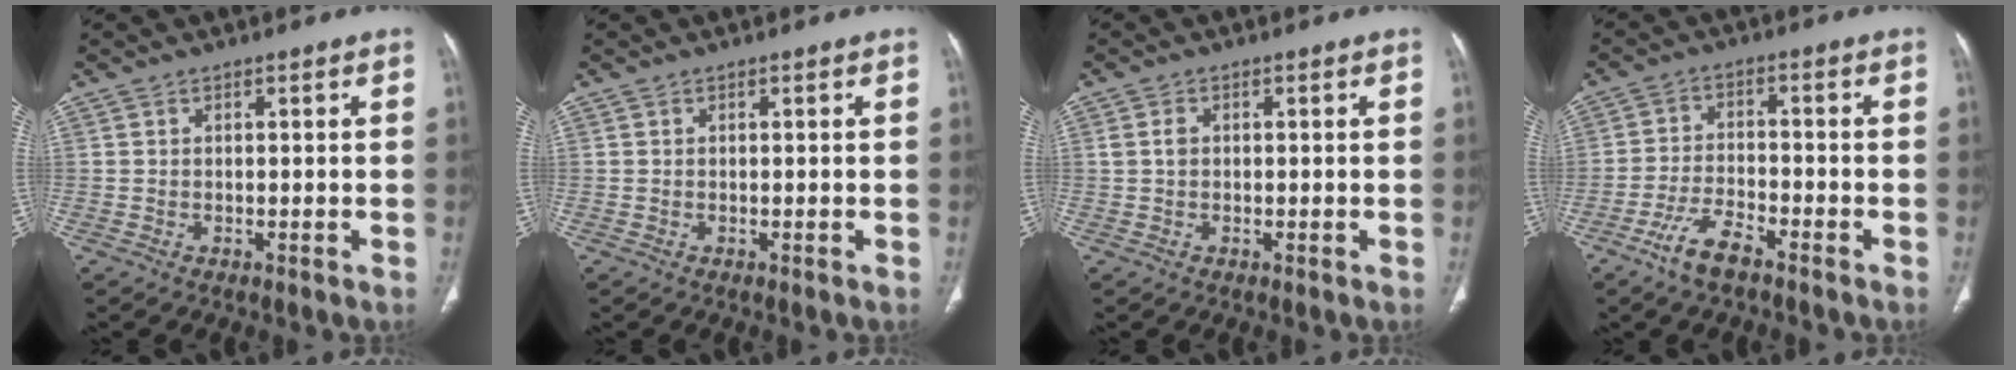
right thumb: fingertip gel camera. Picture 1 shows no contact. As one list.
[{"total": 0.0}, {"total": 1.6, "force": [0.0, 1.2, 1.0], "torque": [-0.017, 0.003, -0.001]}, {"total": 6.9, "force": [-4.8, 2.3, 4.4], "torque": [-0.094, 0.020, -0.093]}]